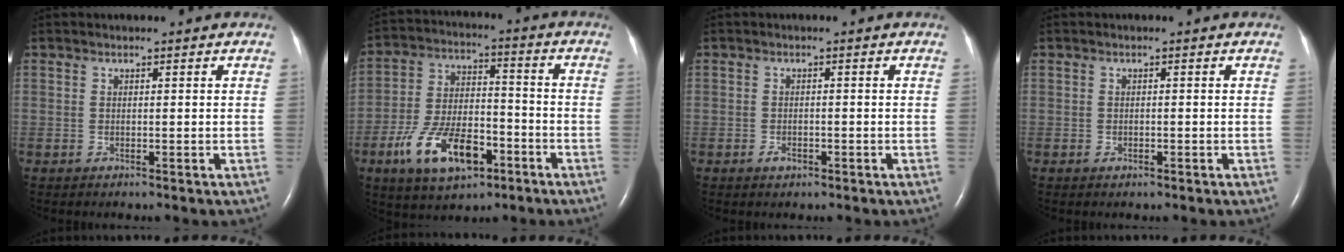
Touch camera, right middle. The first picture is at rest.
{"total": 13.2, "force": [-6.5, 6.0, 9.7], "torque": [-0.196, 0.008, -0.110]}
{"total": 1.4, "force": [-0.8, 0.7, 0.8], "torque": [-0.018, 0.001, -0.012]}
{"total": 0.6, "force": [-0.3, 0.3, 0.3], "torque": [-0.004, 0.001, -0.004]}